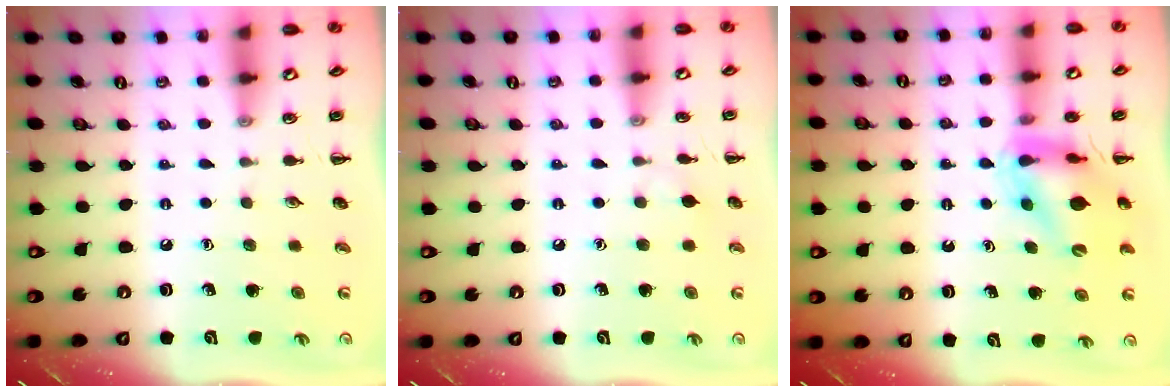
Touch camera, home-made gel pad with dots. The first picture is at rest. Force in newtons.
{"total": 3.7, "press": 3.4, "slide": 1.5}
{"total": 11.9, "press": 11.5, "slide": 3.3}